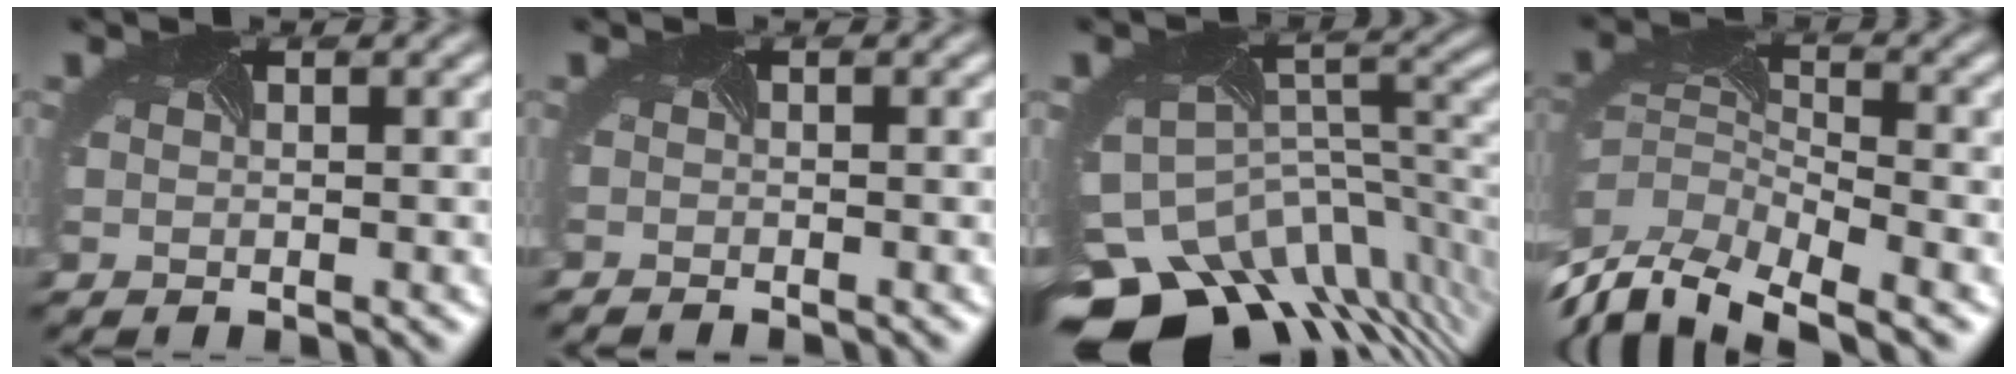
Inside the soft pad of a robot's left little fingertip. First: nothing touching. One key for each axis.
{"total": 1.7, "fx": -1.7, "fy": -0.2, "fz": -0.1, "tx": -0.002, "ty": -0.011, "tz": -0.026}
{"total": 11.6, "fx": -7.5, "fy": 6.8, "fz": 5.7, "tx": -0.134, "ty": -0.030, "tz": -0.102}
{"total": 8.0, "fx": -5.4, "fy": 3.9, "fz": 4.4, "tx": -0.107, "ty": -0.018, "tz": -0.093}